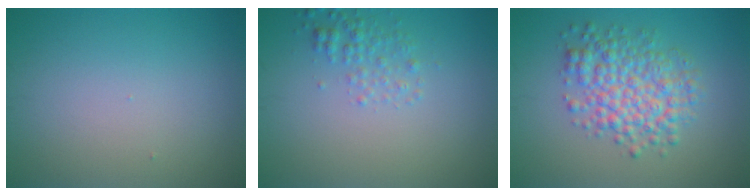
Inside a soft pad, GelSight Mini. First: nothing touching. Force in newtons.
{"total": 1.8, "press": 1.8, "slide": 0.1}
{"total": 5.6, "press": 5.6, "slide": 0.1}